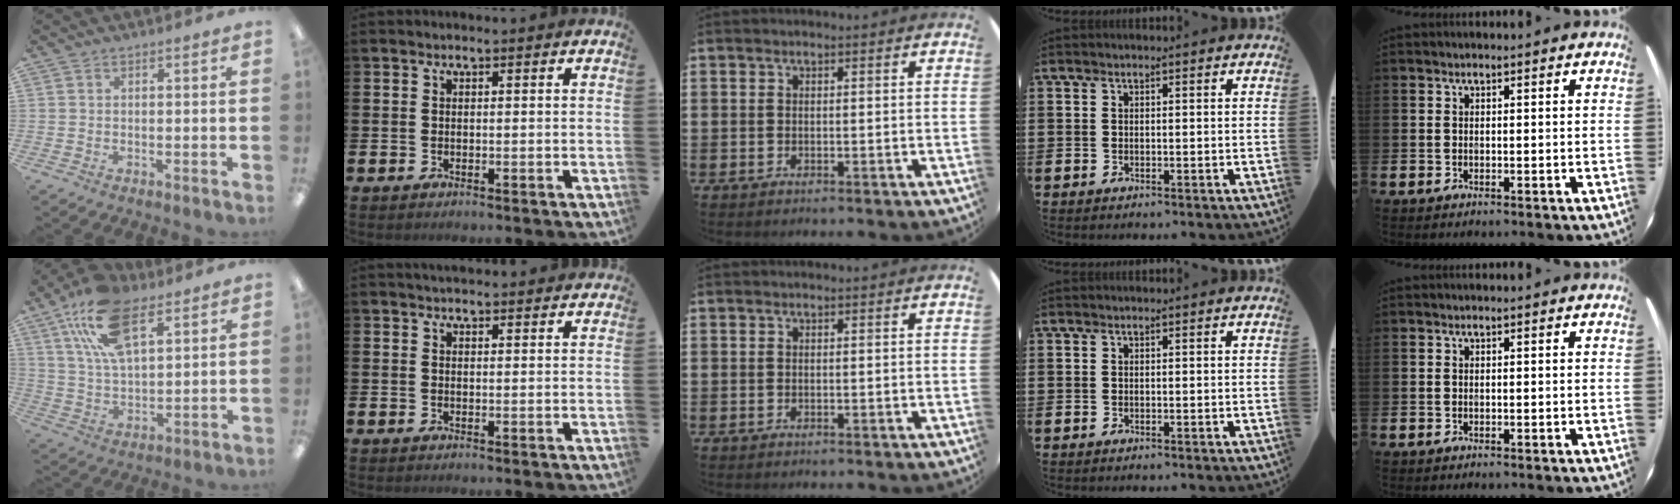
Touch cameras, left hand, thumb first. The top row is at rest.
{"thumb": {"total": 17.1, "force": [9.8, 8.2, 11.4], "torque": [-0.216, -0.021, 0.173]}, "index": {"total": 2.4, "force": [2.4, 0.3, 0.2], "torque": [-0.008, -0.008, 0.044]}}